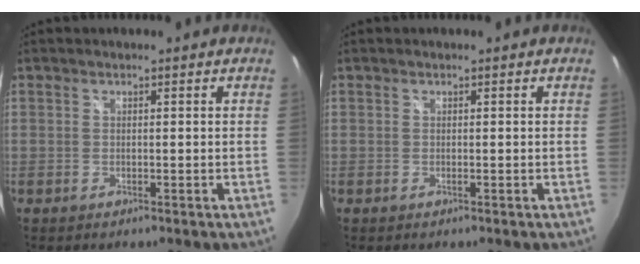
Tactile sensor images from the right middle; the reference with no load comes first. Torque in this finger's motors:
{"motor_torque": [0.62, -0.74, 0.02, 0.01]}